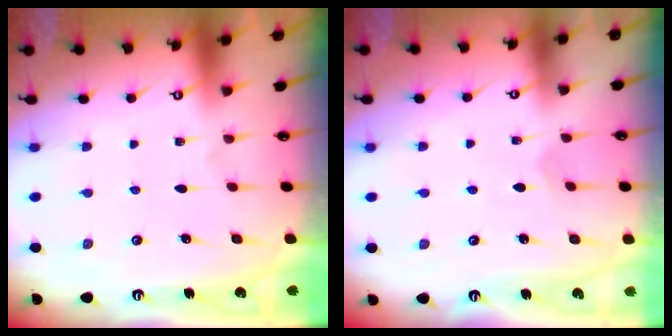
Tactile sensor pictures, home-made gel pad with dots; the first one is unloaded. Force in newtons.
{"total": 2.6, "press": 2.6, "slide": 0.2}